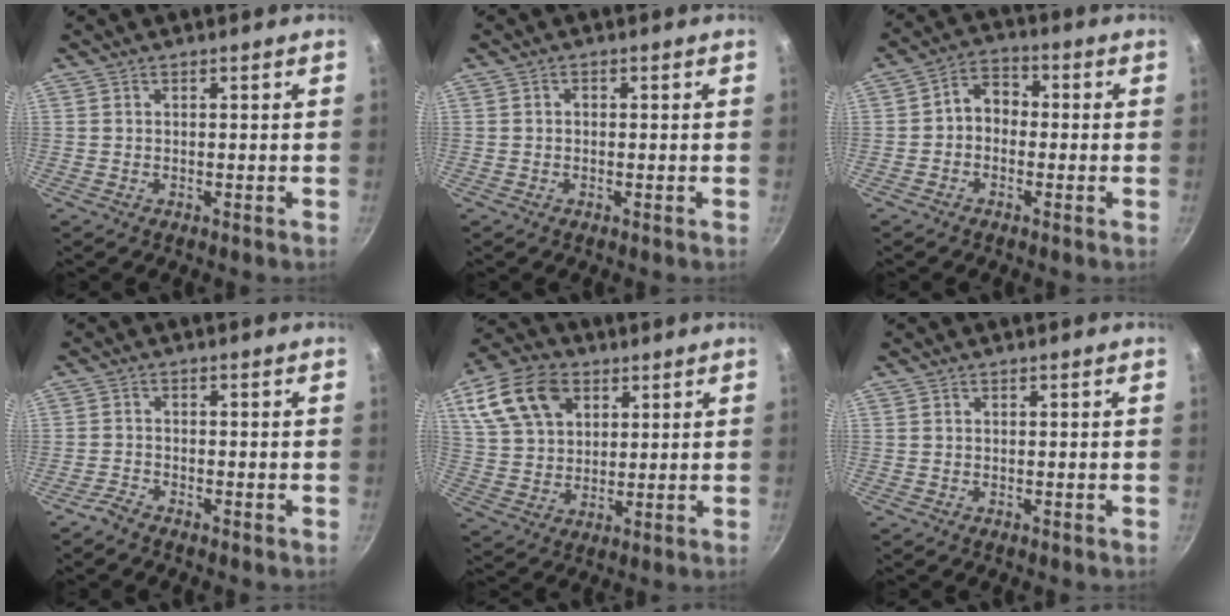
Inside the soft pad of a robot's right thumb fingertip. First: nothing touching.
{"total": 0.8, "force": [-0.1, 0.6, 0.4], "torque": [-0.008, 0.006, -0.001]}
{"total": 5.3, "force": [-0.8, 4.1, 3.2], "torque": [-0.031, 0.025, -0.029]}
{"total": 2.1, "force": [-1.9, 0.4, 0.6], "torque": [-0.023, 0.018, -0.041]}
{"total": 14.3, "force": [6.2, 9.8, 8.3], "torque": [-0.137, -0.004, 0.114]}
{"total": 0.0}